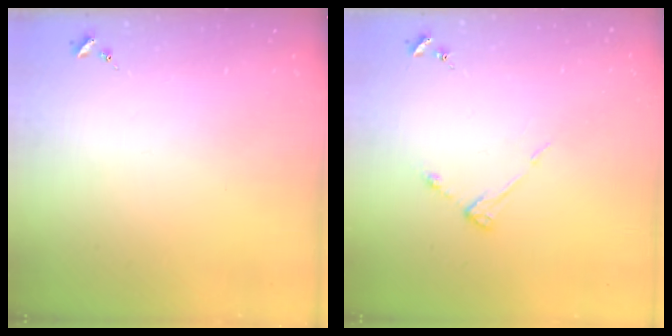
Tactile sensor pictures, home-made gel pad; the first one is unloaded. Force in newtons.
{"total": 5.0, "press": 4.9, "slide": 0.4}